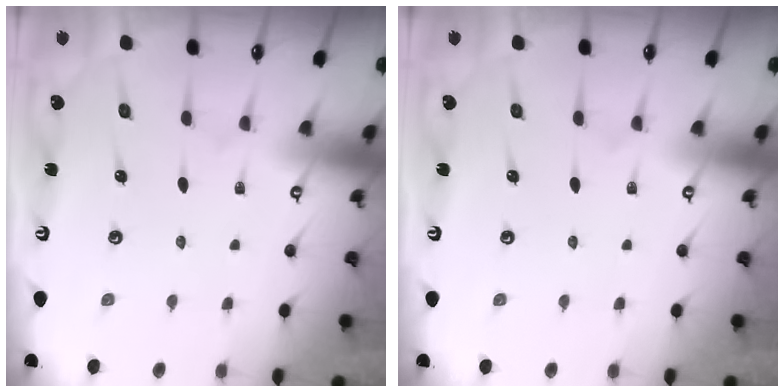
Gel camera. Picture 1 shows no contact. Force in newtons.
{"total": 0.0}